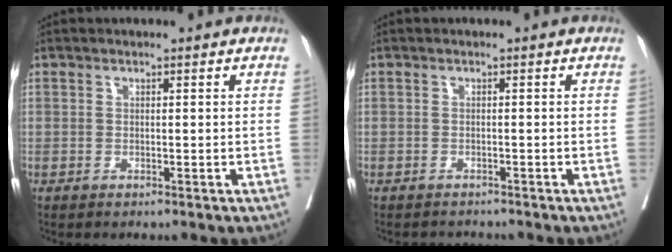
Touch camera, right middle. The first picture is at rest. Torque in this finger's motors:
{"motor_torque": [-0.32, -0.03, 0.00, 0.00]}